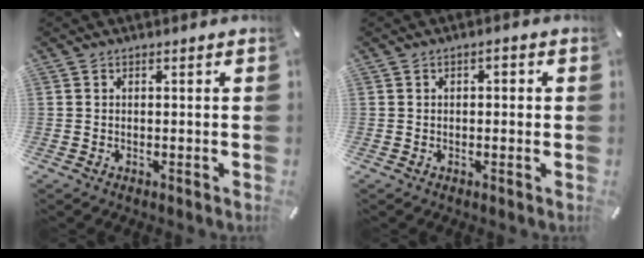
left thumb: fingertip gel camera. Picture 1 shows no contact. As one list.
[{"total": 1.9, "force": [-0.2, 1.2, 1.4], "torque": [-0.029, 0.009, -0.008]}]